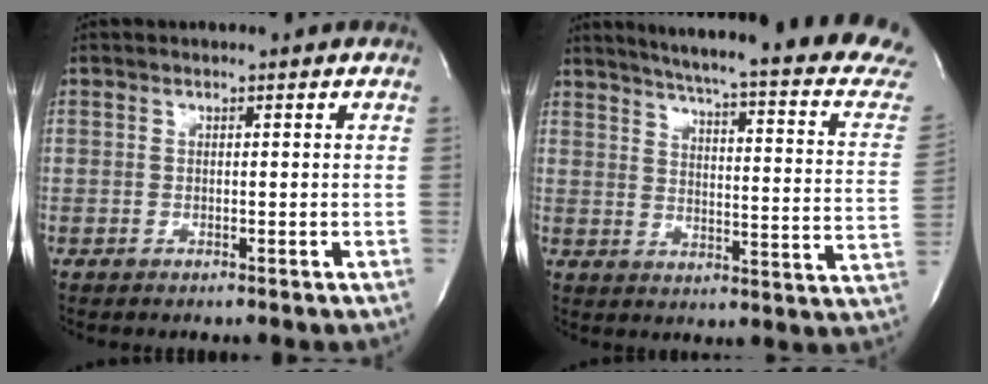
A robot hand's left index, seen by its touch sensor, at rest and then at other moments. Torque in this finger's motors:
{"motor_torque": [1.04, -1.10, 0.23, 0.09]}